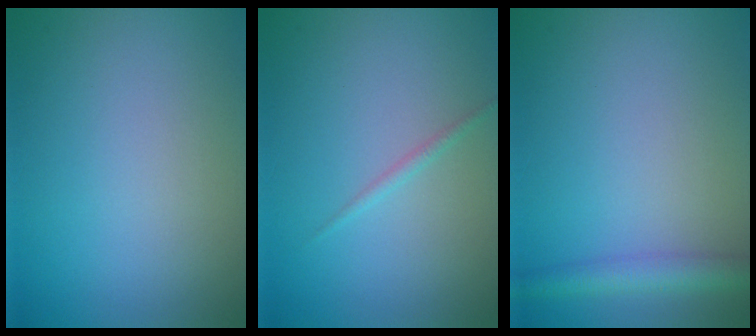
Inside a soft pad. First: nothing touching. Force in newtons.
{"total": 0.7, "press": 0.7, "slide": 0.1}
{"total": 3.0, "press": 3.0, "slide": 0.1}